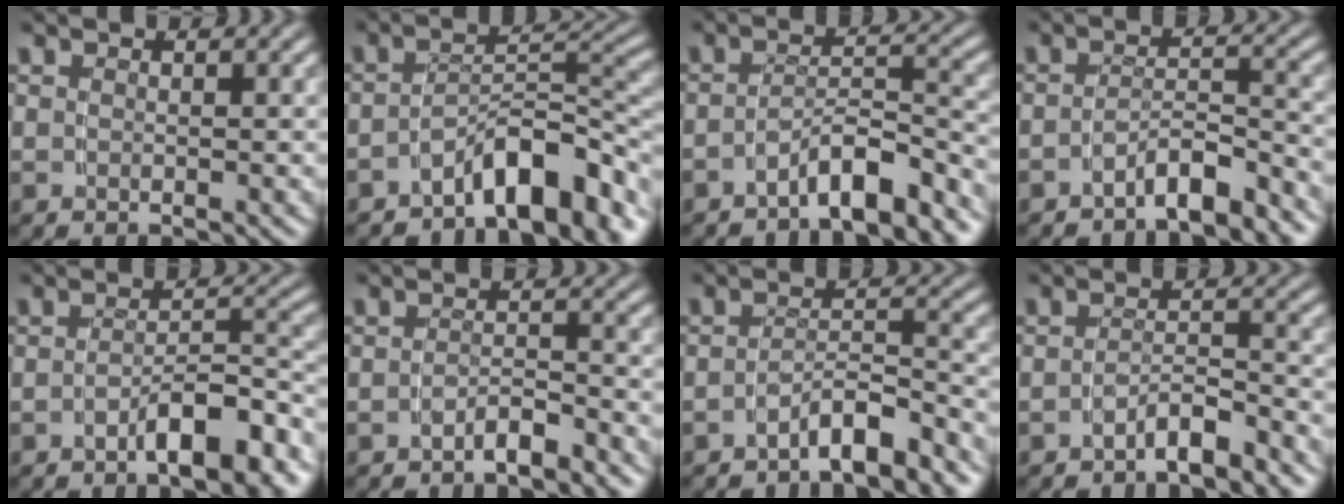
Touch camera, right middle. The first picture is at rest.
{"total": 7.9, "force": [-4.8, 3.0, 5.5], "torque": [-0.062, -0.006, -0.068]}
{"total": 5.7, "force": [-4.7, 1.6, 2.9], "torque": [-0.022, -0.001, -0.071]}
{"total": 4.8, "force": [-4.3, 1.1, 1.7], "torque": [-0.008, -0.006, -0.068]}
{"total": 5.5, "force": [-3.8, 1.4, 3.7], "torque": [-0.032, 0.001, -0.056]}
{"total": 2.7, "force": [-2.6, 0.5, 0.7], "torque": [0.002, -0.002, -0.046]}
{"total": 5.4, "force": [-4.8, 1.4, 2.1], "torque": [-0.010, -0.005, -0.074]}
{"total": 3.6, "force": [-3.4, 0.7, 1.1], "torque": [-0.003, -0.004, -0.057]}